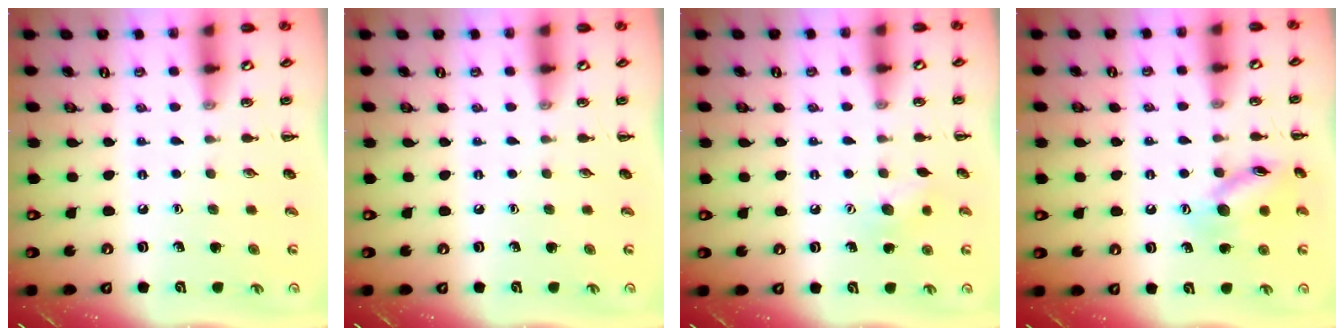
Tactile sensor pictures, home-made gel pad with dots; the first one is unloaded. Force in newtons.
{"total": 0.0}
{"total": 8.1, "press": 7.9, "slide": 1.8}
{"total": 12.4, "press": 12.4, "slide": 0.6}